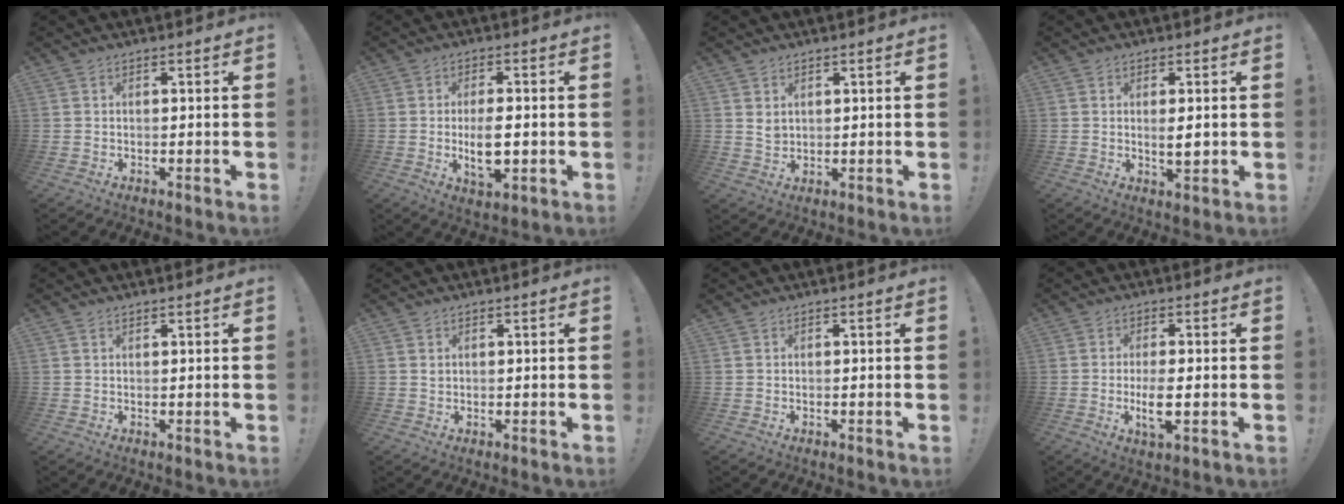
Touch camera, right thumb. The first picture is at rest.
{"total": 8.6, "force": [-1.1, 3.5, 7.8], "torque": [-0.133, -0.011, -0.021]}
{"total": 2.9, "force": [1.7, 2.0, 1.2], "torque": [-0.019, -0.007, 0.032]}
{"total": 3.6, "force": [0.3, 1.0, 3.4], "torque": [-0.037, -0.012, 0.001]}
{"total": 0.6, "force": [0.5, 0.1, 0.3], "torque": [-0.006, 0.000, 0.010]}
{"total": 0.8, "force": [0.6, 0.5, 0.2], "torque": [-0.004, 0.000, 0.012]}
{"total": 0.0}
{"total": 6.2, "force": [-1.2, 1.5, 5.9], "torque": [-0.118, -0.013, -0.023]}